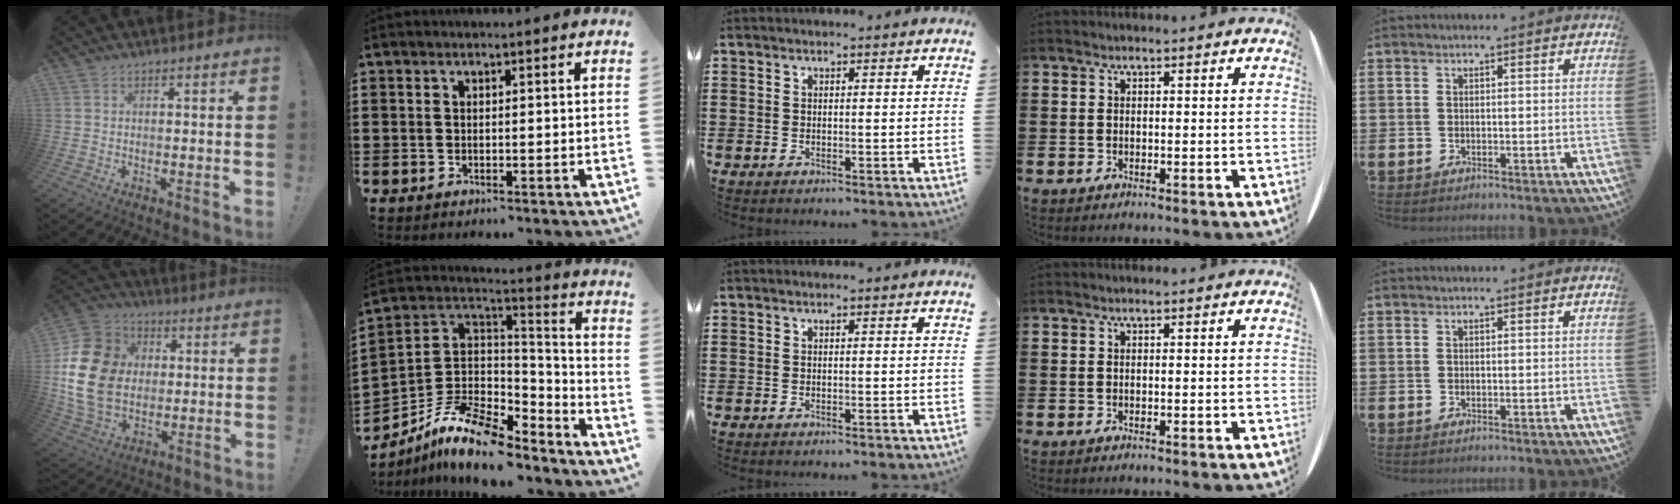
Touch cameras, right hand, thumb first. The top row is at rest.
{"thumb": {"total": 19.9, "force": [1.4, 15.6, 12.2], "torque": [-0.223, 0.012, 0.034]}, "index": {"total": 11.3, "force": [-8.3, 4.5, 6.2], "torque": [-0.139, 0.021, -0.162]}}